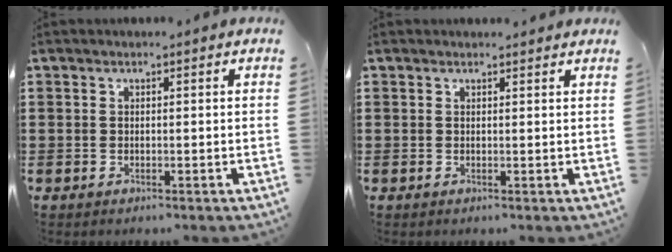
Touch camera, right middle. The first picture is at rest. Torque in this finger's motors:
{"motor_torque": [-0.14, 0.08, 0.26, 0.03]}